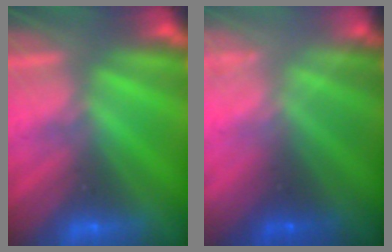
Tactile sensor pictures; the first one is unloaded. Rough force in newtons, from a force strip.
{"total": 7.2}